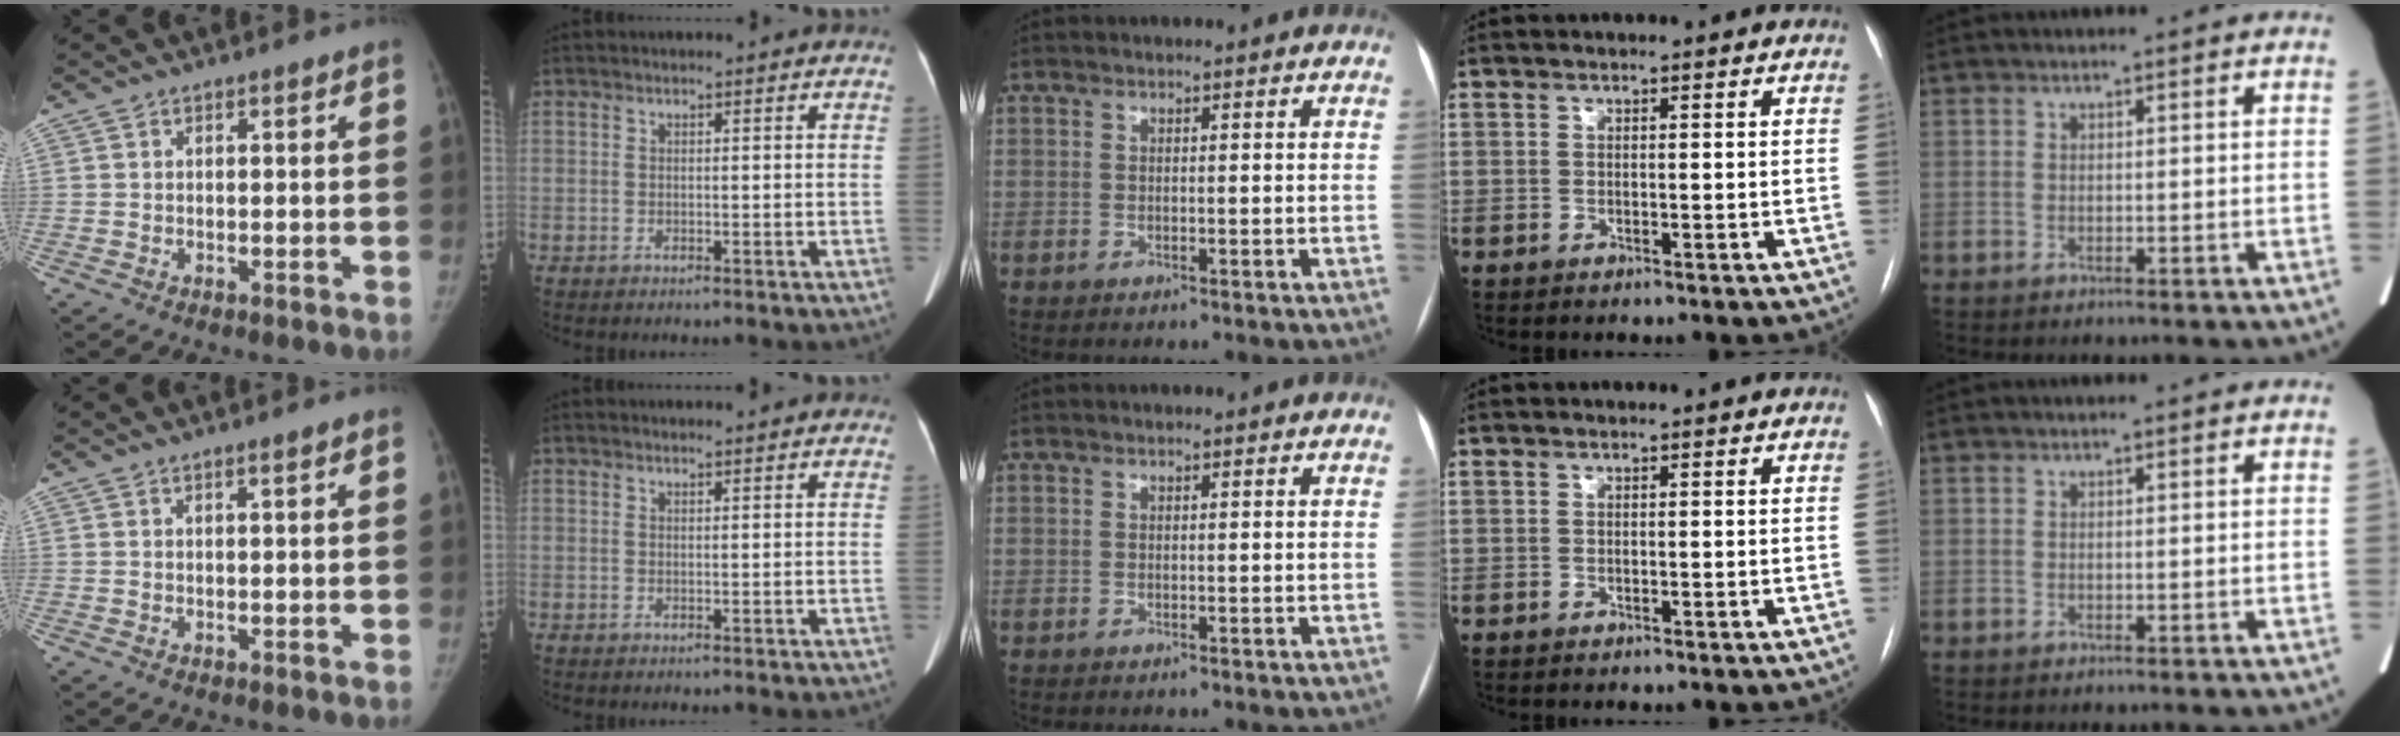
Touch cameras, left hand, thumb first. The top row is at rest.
{"thumb": {"total": 0.9, "force": [0.5, -0.1, 0.8], "torque": [-0.013, 0.000, 0.009]}, "index": {"total": 2.4, "force": [2.3, 0.4, 0.6], "torque": [-0.014, 0.011, 0.022]}}